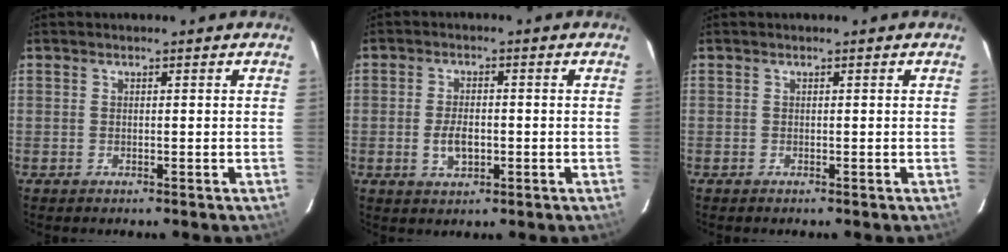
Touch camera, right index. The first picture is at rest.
{"total": 4.6, "force": [-1.1, 2.6, 3.7], "torque": [-0.074, -0.002, -0.017]}
{"total": 0.0}